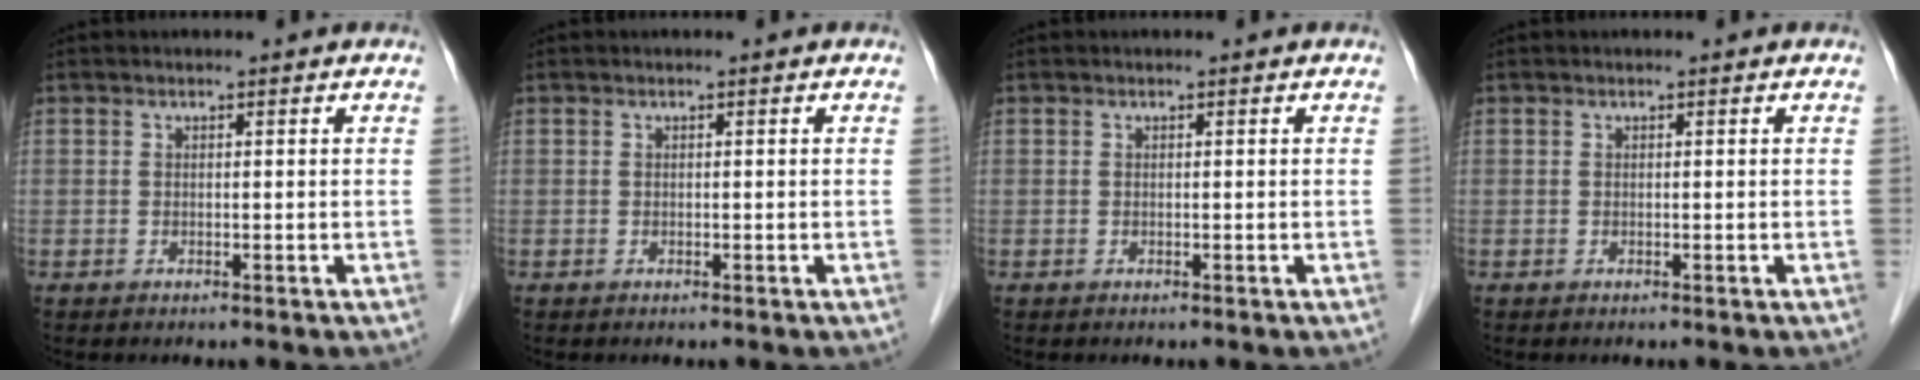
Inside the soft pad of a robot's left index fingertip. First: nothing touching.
{"total": 0.0}
{"total": 0.0}
{"total": 0.0}